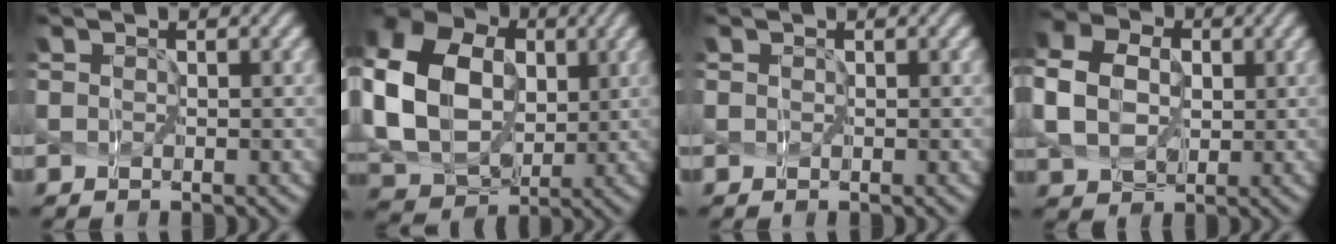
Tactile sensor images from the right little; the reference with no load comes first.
{"total": 13.9, "force": [1.8, 11.0, 8.4], "torque": [-0.228, 0.010, 0.042]}
{"total": 0.0}
{"total": 7.8, "force": [0.6, 6.2, 4.6], "torque": [-0.134, 0.004, 0.012]}